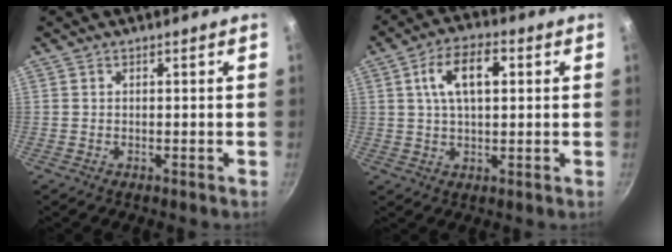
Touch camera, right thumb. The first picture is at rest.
{"total": 9.7, "force": [2.5, 4.9, 8.0], "torque": [-0.126, 0.013, 0.038]}